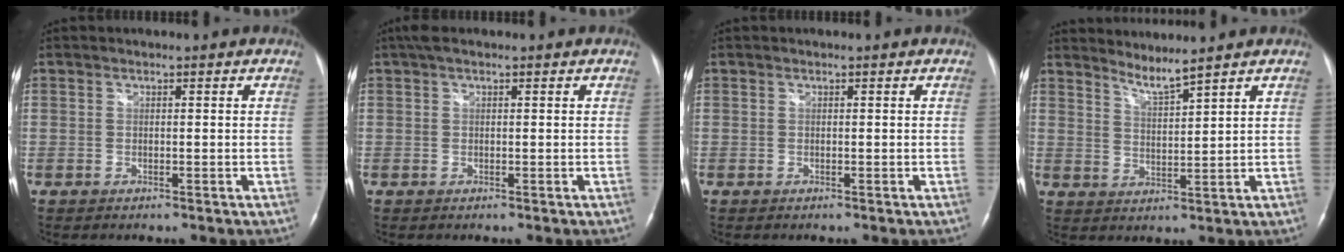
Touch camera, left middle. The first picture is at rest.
{"total": 2.8, "force": [1.7, 0.9, 2.0], "torque": [-0.041, 0.029, 0.028]}
{"total": 0.0}
{"total": 3.5, "force": [3.2, -1.0, 1.0], "torque": [-0.025, -0.014, 0.066]}